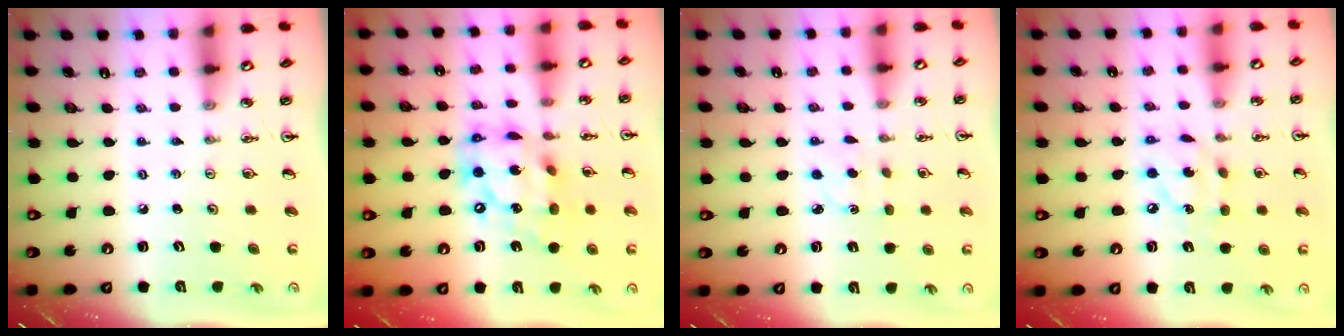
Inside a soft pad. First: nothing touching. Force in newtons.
{"total": 16.3, "press": 16.3, "slide": 1.1}
{"total": 1.7, "press": 1.6, "slide": 0.6}
{"total": 8.9, "press": 8.9, "slide": 0.5}